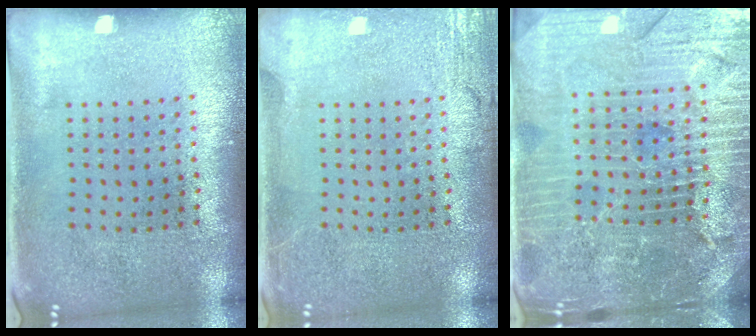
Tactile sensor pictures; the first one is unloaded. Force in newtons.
{"total": 2.7, "press": 2.7, "slide": 0.3}
{"total": 5.3, "press": 4.8, "slide": 2.2}